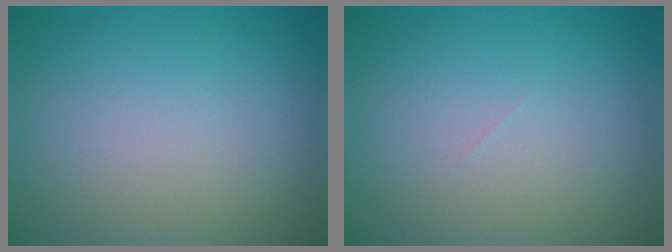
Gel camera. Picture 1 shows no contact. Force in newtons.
{"total": 0.0}